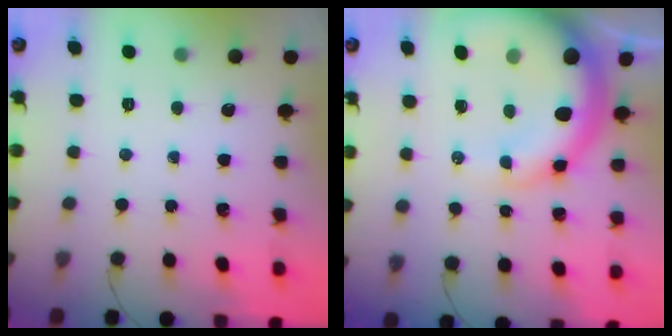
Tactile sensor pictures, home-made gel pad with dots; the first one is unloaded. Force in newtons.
{"total": 18.1, "press": 17.7, "slide": 4.1}